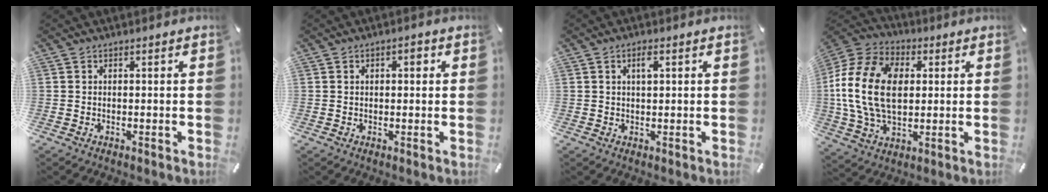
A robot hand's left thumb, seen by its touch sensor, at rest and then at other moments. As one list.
[{"total": 1.9, "force": [0.4, 1.2, 1.5], "torque": [-0.022, 0.005, 0.002]}, {"total": 2.6, "force": [1.0, 1.0, 2.2], "torque": [-0.039, 0.002, 0.014]}, {"total": 18.6, "force": [1.1, 13.1, 13.2], "torque": [-0.292, 0.012, 0.015]}]